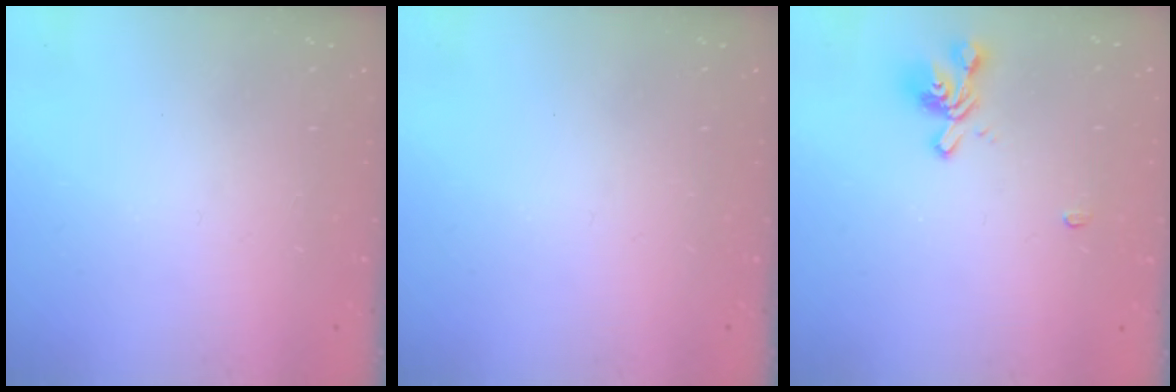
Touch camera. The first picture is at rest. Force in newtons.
{"total": 0.0}
{"total": 1.6, "press": 1.1, "slide": 1.1}